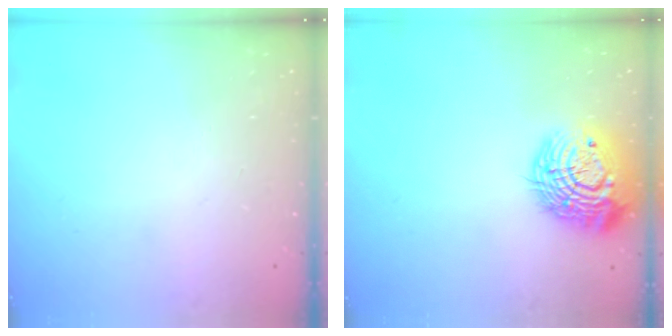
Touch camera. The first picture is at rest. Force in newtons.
{"total": 17.9, "press": 17.8, "slide": 1.3}